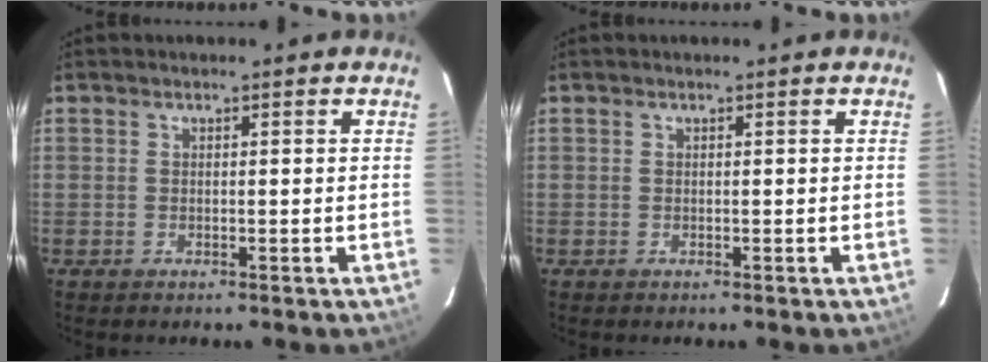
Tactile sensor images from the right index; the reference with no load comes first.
{"total": 0.0}